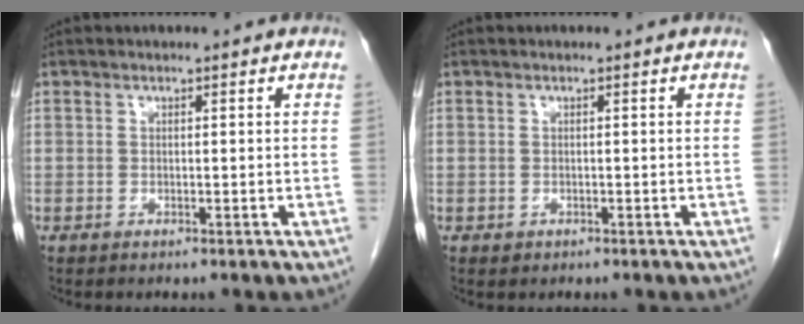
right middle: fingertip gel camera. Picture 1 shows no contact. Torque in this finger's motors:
{"motor_torque": [0.05, 0.17, 0.03, 0.01]}